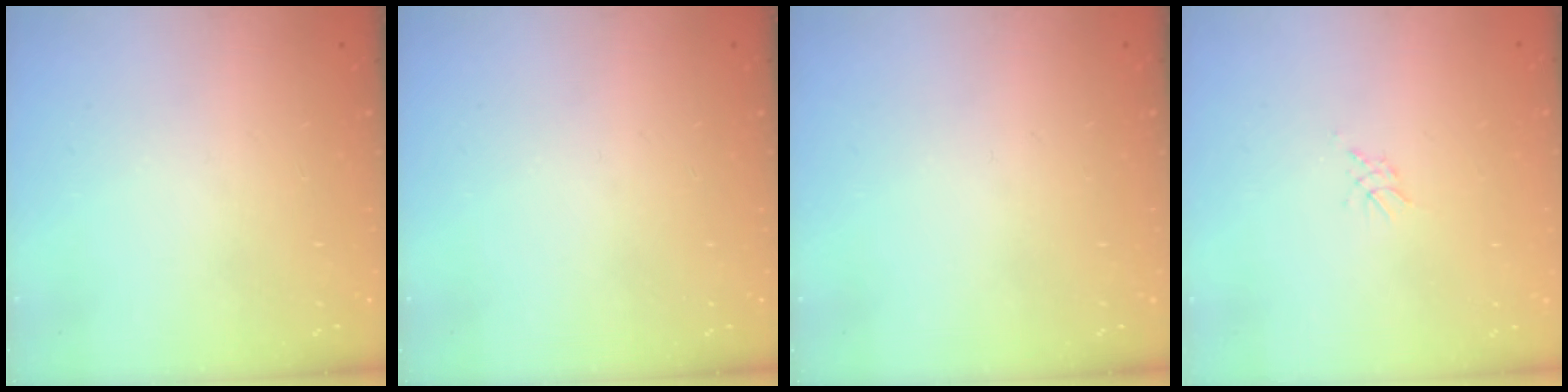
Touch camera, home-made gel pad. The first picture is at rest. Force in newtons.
{"total": 0.0}
{"total": 0.0}
{"total": 2.1, "press": 2.1, "slide": 0.5}